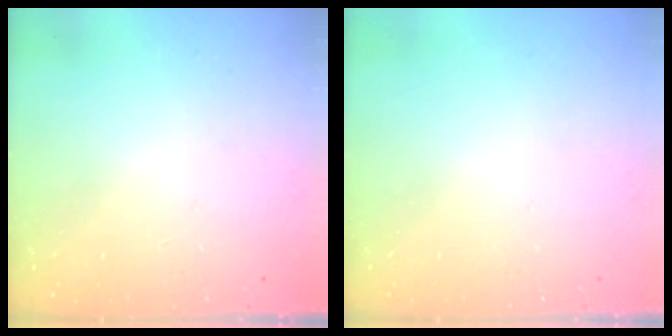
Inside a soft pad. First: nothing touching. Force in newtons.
{"total": 0.0}